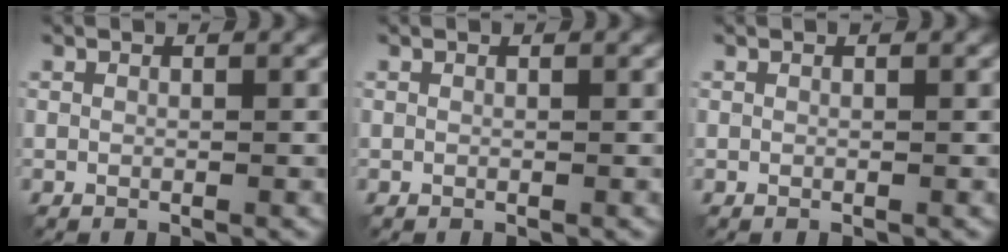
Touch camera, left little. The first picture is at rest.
{"total": 0.0}
{"total": 0.0}